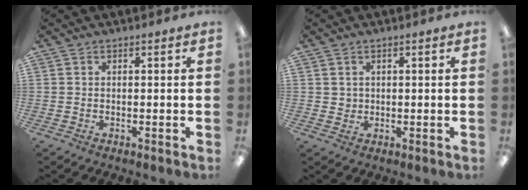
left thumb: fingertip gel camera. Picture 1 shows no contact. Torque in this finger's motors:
{"motor_torque": [-0.08, 0.04, 0.03, -0.01, 0.00]}